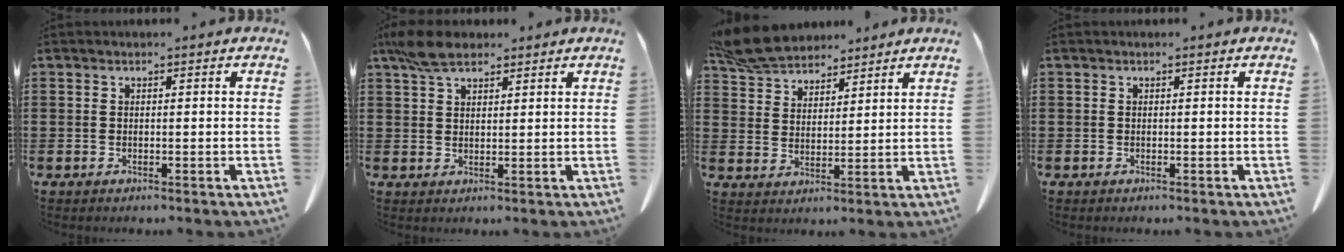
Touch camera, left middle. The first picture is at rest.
{"total": 5.4, "force": [3.9, 2.2, 3.0], "torque": [-0.070, 0.005, 0.074]}
{"total": 8.0, "force": [7.2, 2.4, 2.6], "torque": [-0.079, -0.015, 0.138]}
{"total": 0.0}